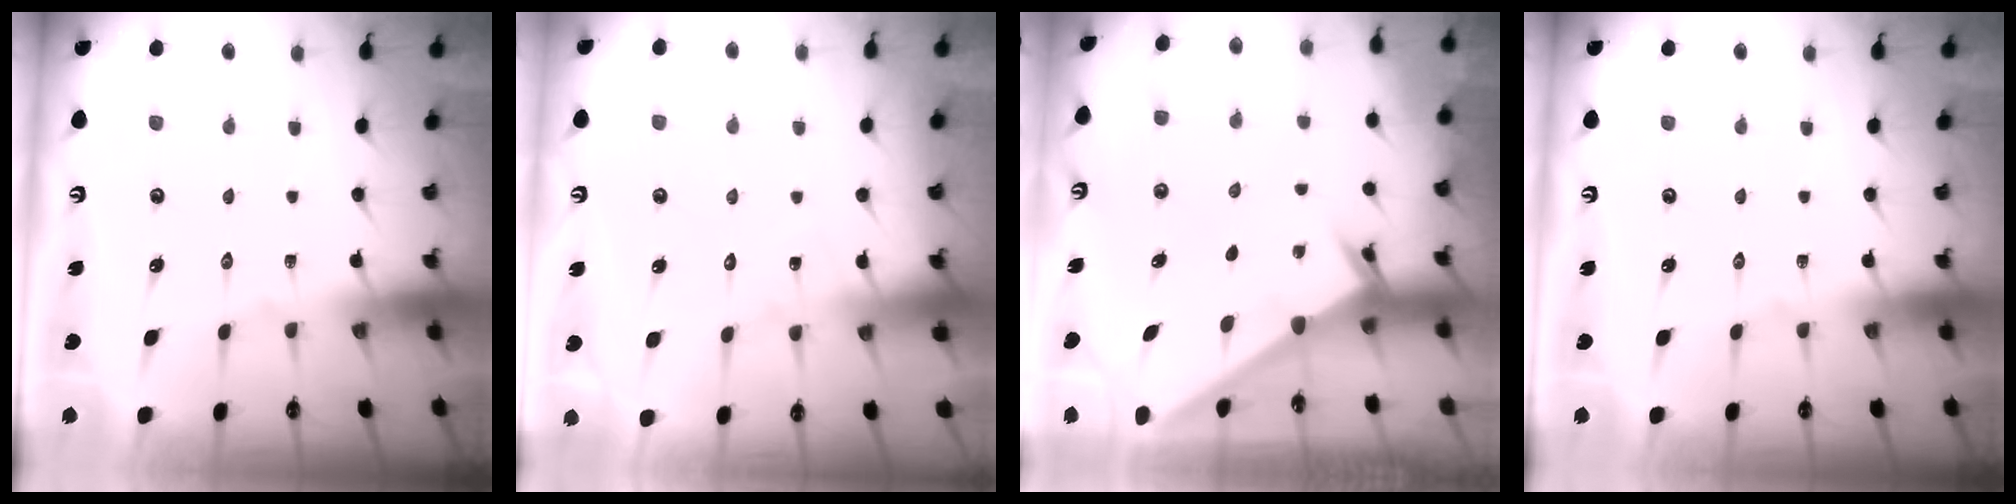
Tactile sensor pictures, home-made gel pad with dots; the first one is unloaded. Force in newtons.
{"total": 8.0, "press": 8.0, "slide": 0.6}
{"total": 2.3, "press": 2.3, "slide": 0.3}
{"total": 0.0}